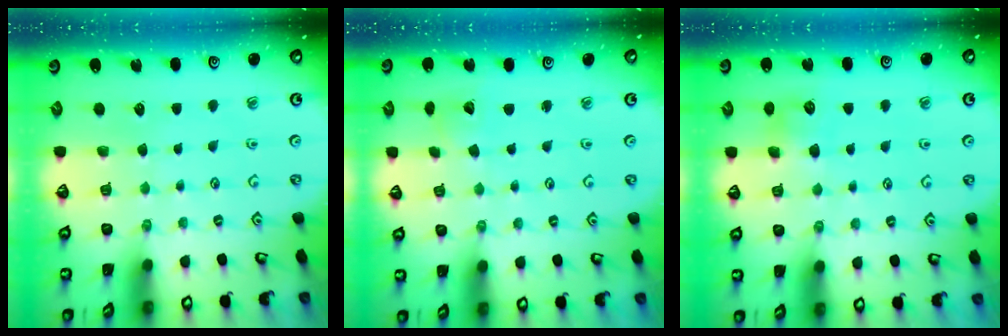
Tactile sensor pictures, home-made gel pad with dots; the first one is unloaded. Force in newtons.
{"total": 4.6, "press": 4.6, "slide": 0.5}
{"total": 5.7, "press": 5.7, "slide": 0.5}